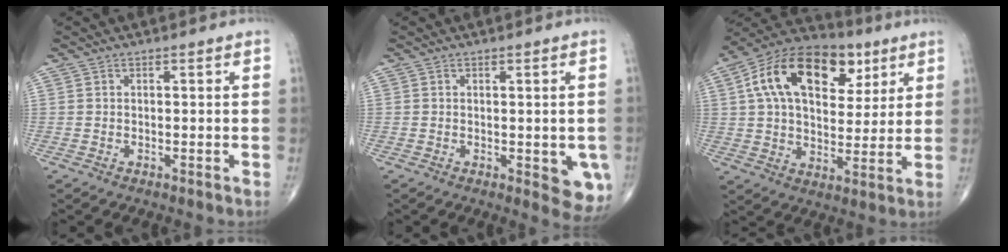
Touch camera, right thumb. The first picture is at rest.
{"total": 6.1, "force": [-1.4, 2.7, 5.3], "torque": [-0.038, -0.009, -0.013]}
{"total": 21.7, "force": [8.0, 13.2, 15.3], "torque": [-0.236, 0.007, 0.126]}